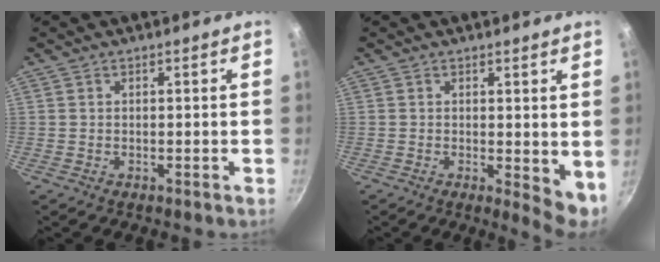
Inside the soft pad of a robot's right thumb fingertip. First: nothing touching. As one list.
[{"total": 5.2, "force": [0.7, 2.1, 4.8], "torque": [-0.059, -0.010, 0.012]}]